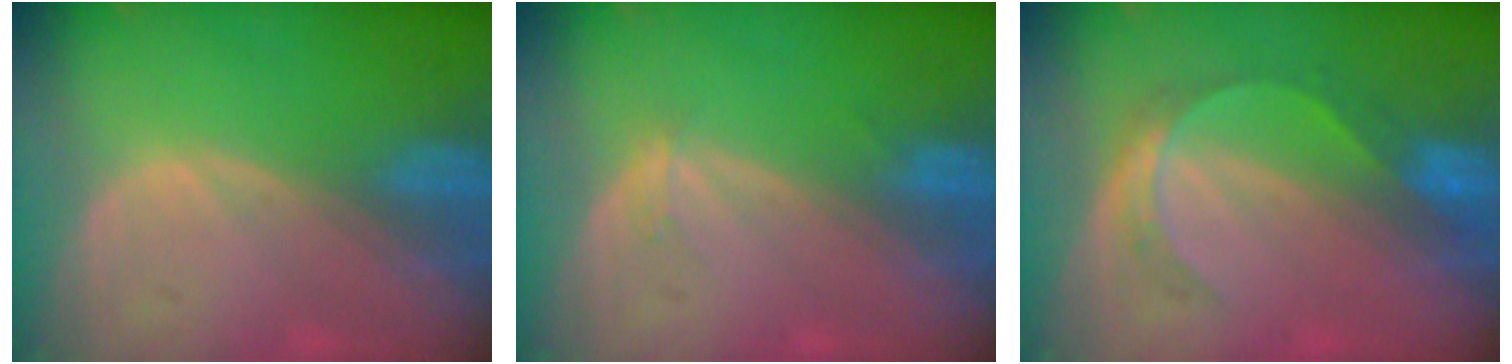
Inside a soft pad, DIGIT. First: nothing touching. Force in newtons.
{"total": 1.1, "press": 1.1, "slide": 0.1}
{"total": 5.4, "press": 5.0, "slide": 2.1}